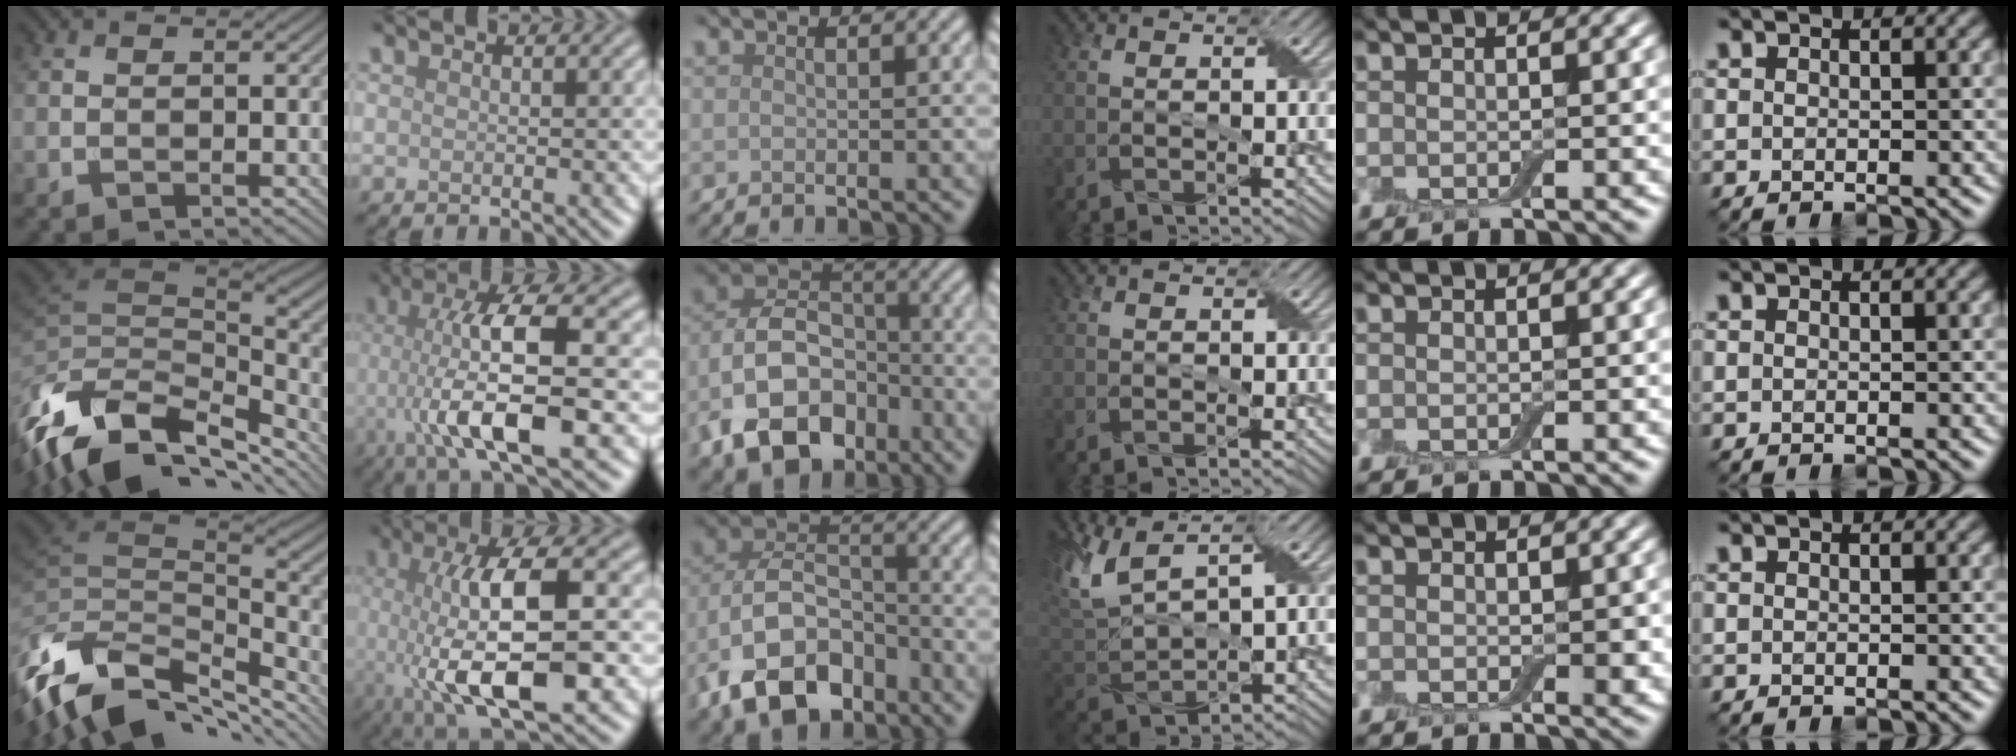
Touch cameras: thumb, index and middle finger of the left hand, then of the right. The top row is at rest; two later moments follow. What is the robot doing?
{"motion": "wrap", "object": "adhesive wrap"}